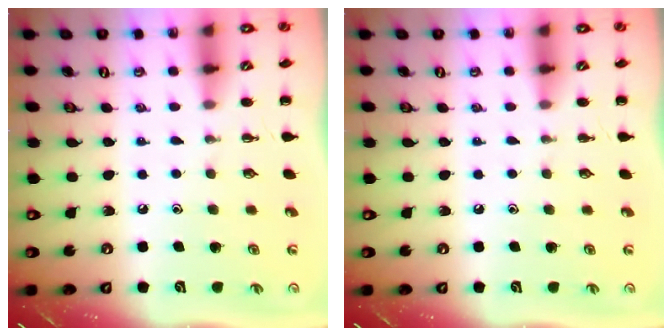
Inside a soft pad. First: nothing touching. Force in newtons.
{"total": 0.0}